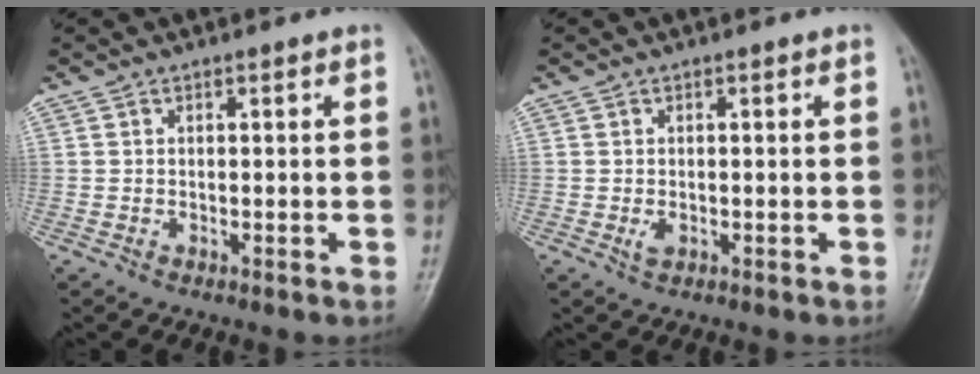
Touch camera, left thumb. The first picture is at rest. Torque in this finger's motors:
{"motor_torque": [0.00, 0.01, 0.01, 0.00, 0.00]}